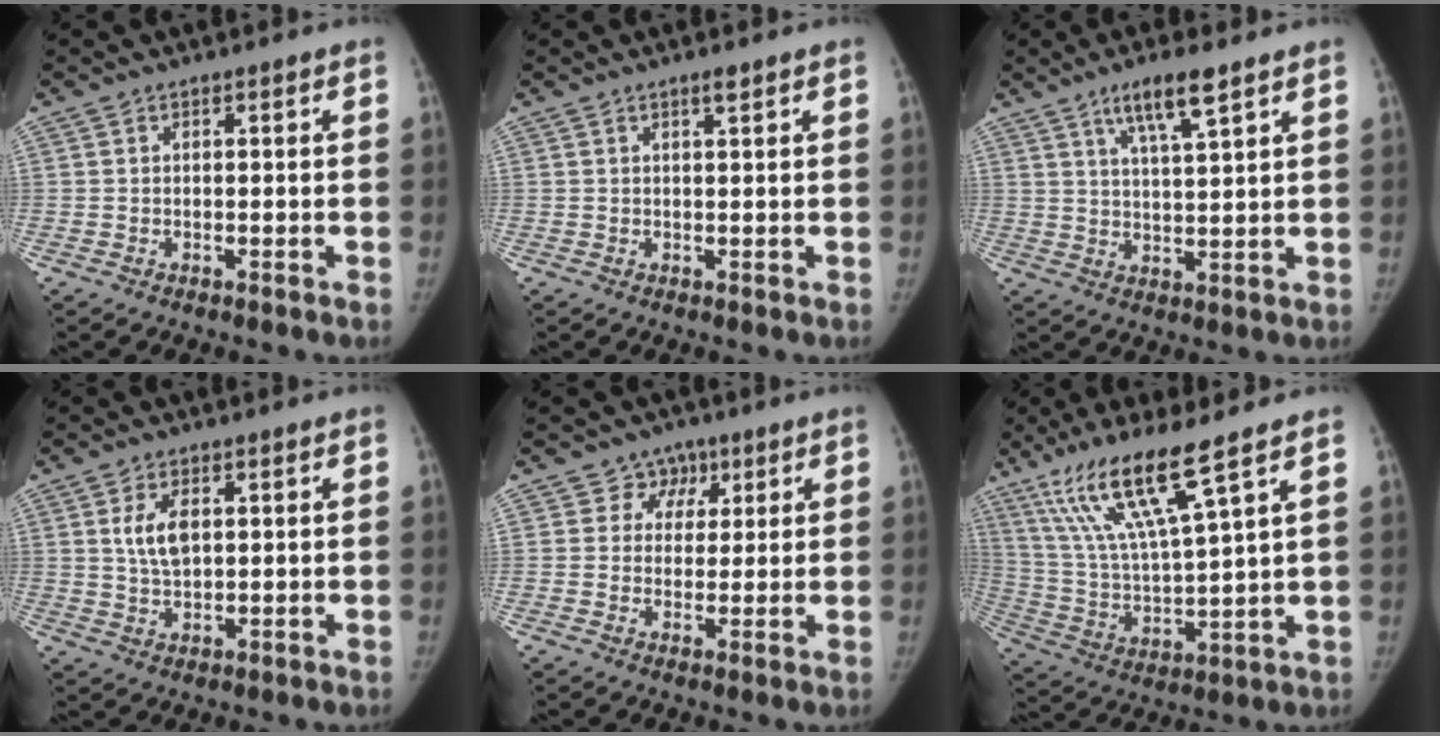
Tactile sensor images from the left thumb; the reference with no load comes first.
{"total": 1.4, "force": [1.0, 0.1, 0.9], "torque": [-0.011, -0.008, 0.019]}
{"total": 7.6, "force": [4.9, 1.0, 5.8], "torque": [-0.103, -0.027, 0.092]}
{"total": 5.5, "force": [1.5, 2.9, 4.4], "torque": [-0.077, -0.009, 0.033]}
{"total": 5.0, "force": [2.4, 4.3, 0.3], "torque": [0.032, -0.005, 0.034]}
{"total": 15.8, "force": [10.0, 1.2, 12.2], "torque": [-0.242, -0.047, 0.201]}